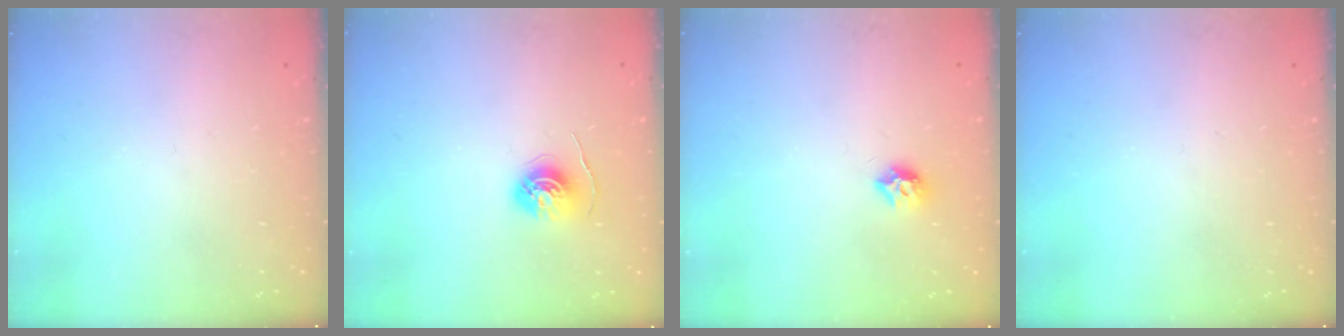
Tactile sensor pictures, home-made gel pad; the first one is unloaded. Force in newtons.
{"total": 5.7, "press": 5.7, "slide": 0.5}
{"total": 7.5, "press": 7.4, "slide": 0.6}
{"total": 0.0}